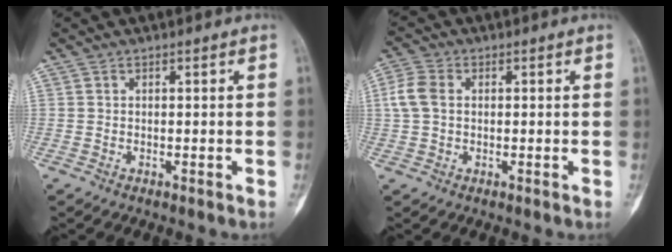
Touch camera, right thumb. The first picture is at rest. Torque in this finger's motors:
{"motor_torque": [0.28, 0.28, 0.01, 0.01, 0.00]}